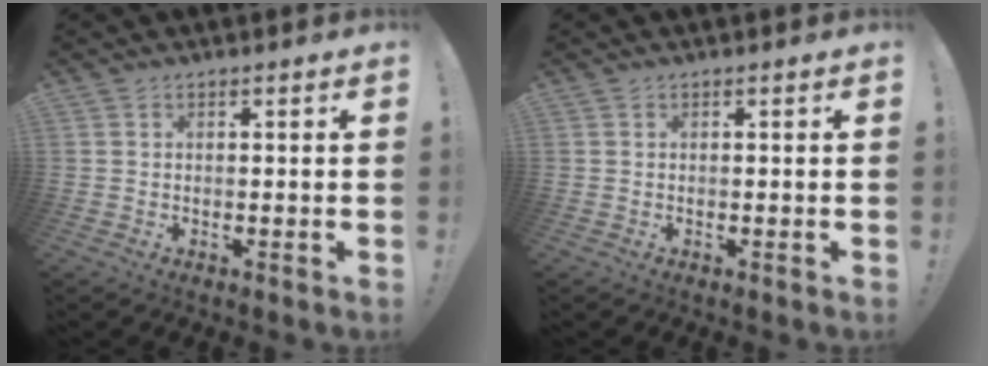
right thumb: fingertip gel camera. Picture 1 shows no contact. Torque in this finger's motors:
{"motor_torque": [-0.02, -0.02, 0.00, 0.00, 0.03]}